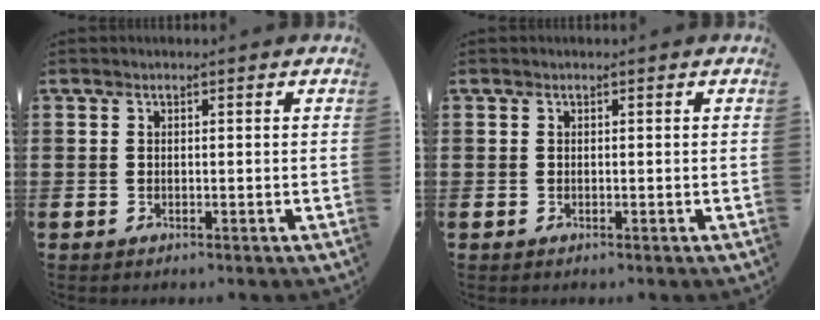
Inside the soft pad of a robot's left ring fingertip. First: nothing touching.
{"total": 0.0}